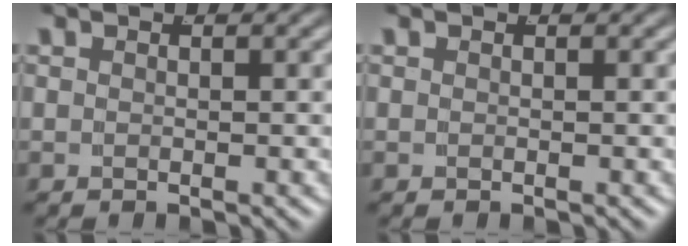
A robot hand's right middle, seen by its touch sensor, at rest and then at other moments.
{"total": 0.0}